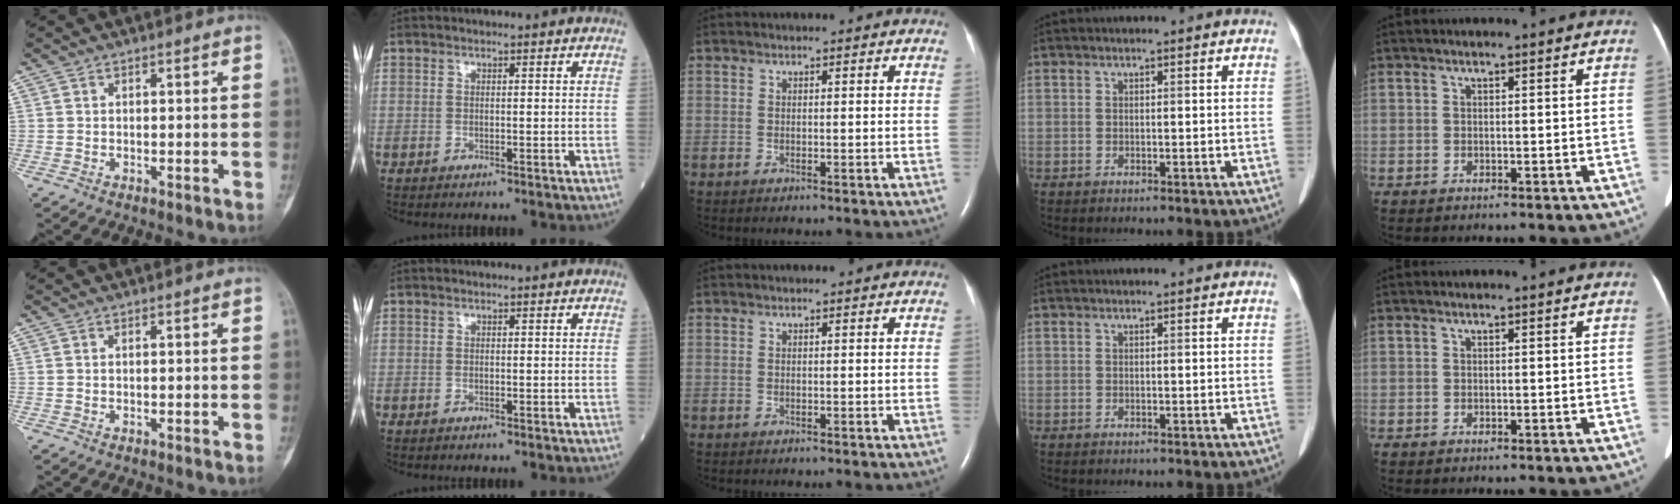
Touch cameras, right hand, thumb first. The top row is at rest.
{}